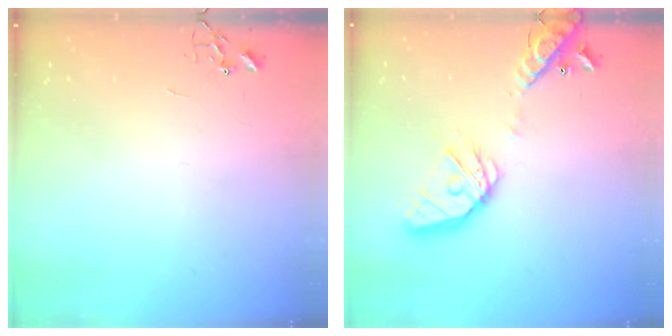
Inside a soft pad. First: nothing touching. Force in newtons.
{"total": 16.7, "press": 16.5, "slide": 2.5}